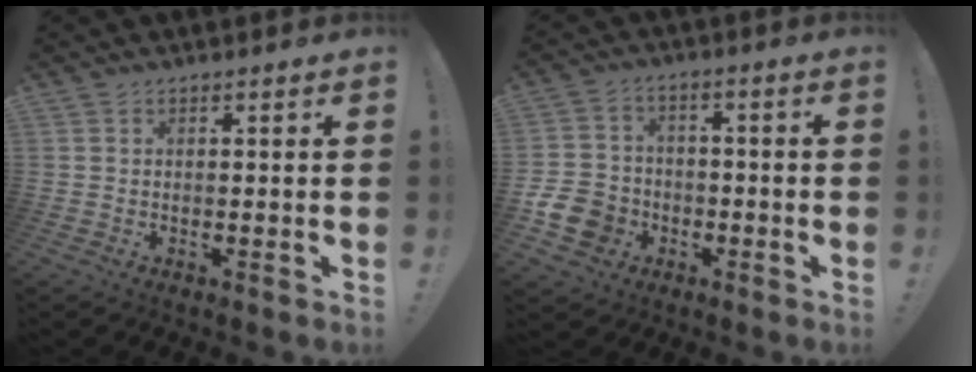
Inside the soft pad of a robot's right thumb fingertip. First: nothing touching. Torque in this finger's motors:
{"motor_torque": [0.06, 0.01, -0.01, 0.04, 0.00]}